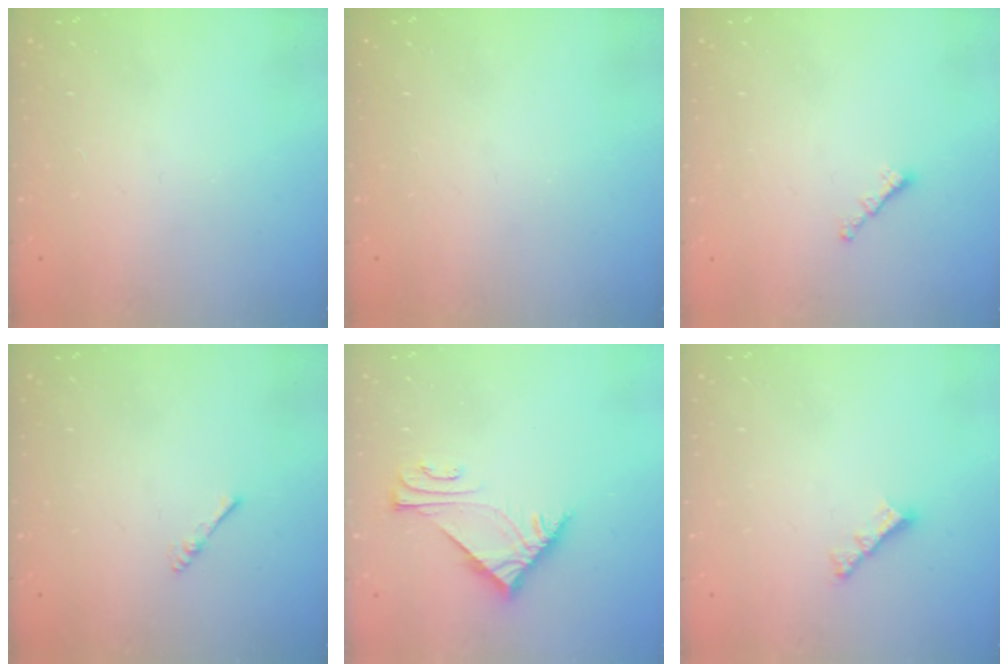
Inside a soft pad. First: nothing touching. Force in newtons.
{"total": 0.0}
{"total": 0.7, "press": 0.6, "slide": 0.4}
{"total": 2.2, "press": 2.2, "slide": 0.4}
{"total": 6.0, "press": 5.9, "slide": 1.2}
{"total": 3.8, "press": 3.8, "slide": 0.2}